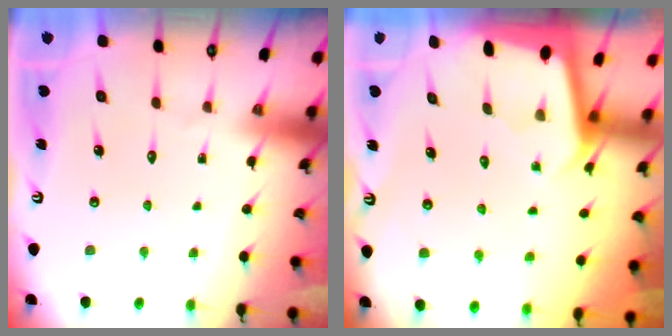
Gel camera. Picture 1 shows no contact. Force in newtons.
{"total": 1.9, "press": 1.9, "slide": 0.1}